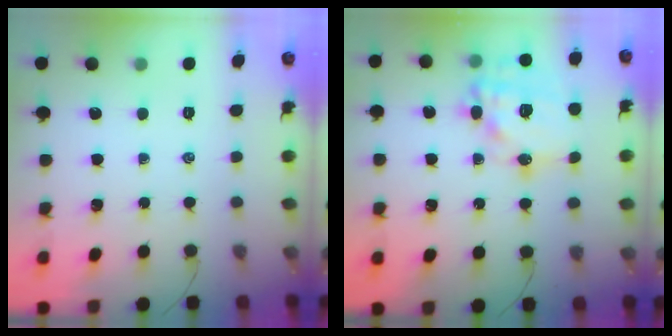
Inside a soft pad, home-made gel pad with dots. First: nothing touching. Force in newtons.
{"total": 19.1, "press": 18.9, "slide": 3.2}